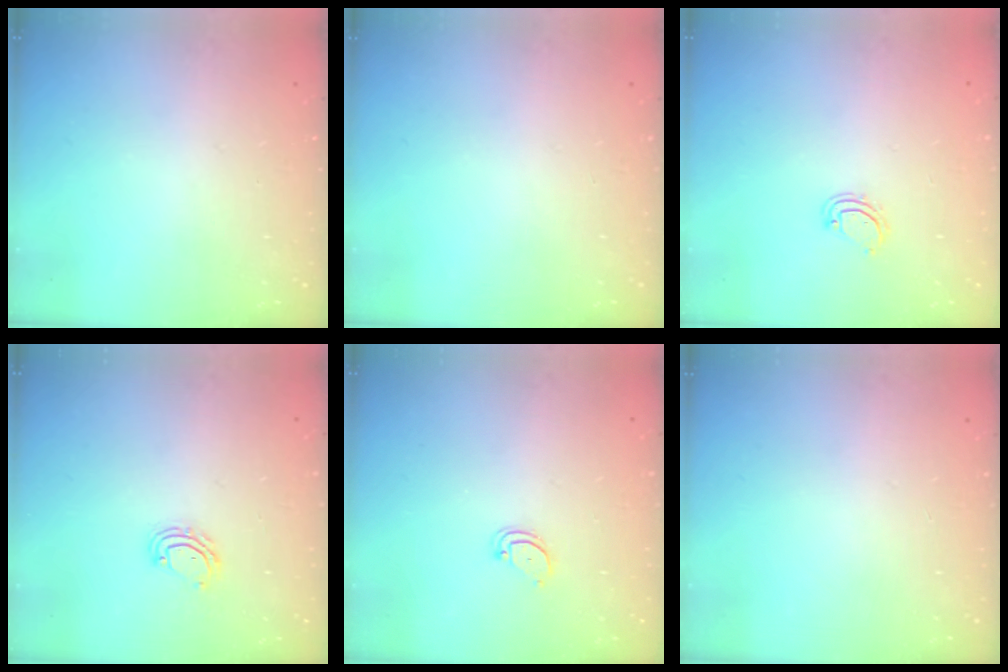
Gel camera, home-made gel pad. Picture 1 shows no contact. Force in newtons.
{"total": 0.0}
{"total": 3.7, "press": 3.7, "slide": 0.2}
{"total": 5.0, "press": 4.9, "slide": 0.3}
{"total": 3.0, "press": 3.0, "slide": 0.3}
{"total": 0.0}